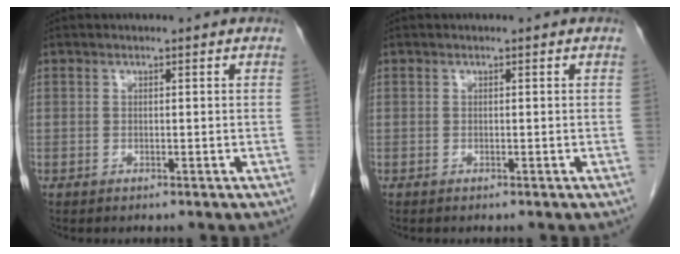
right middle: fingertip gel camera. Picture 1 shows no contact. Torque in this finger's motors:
{"motor_torque": [0.02, -0.01, -0.04, 0.01]}